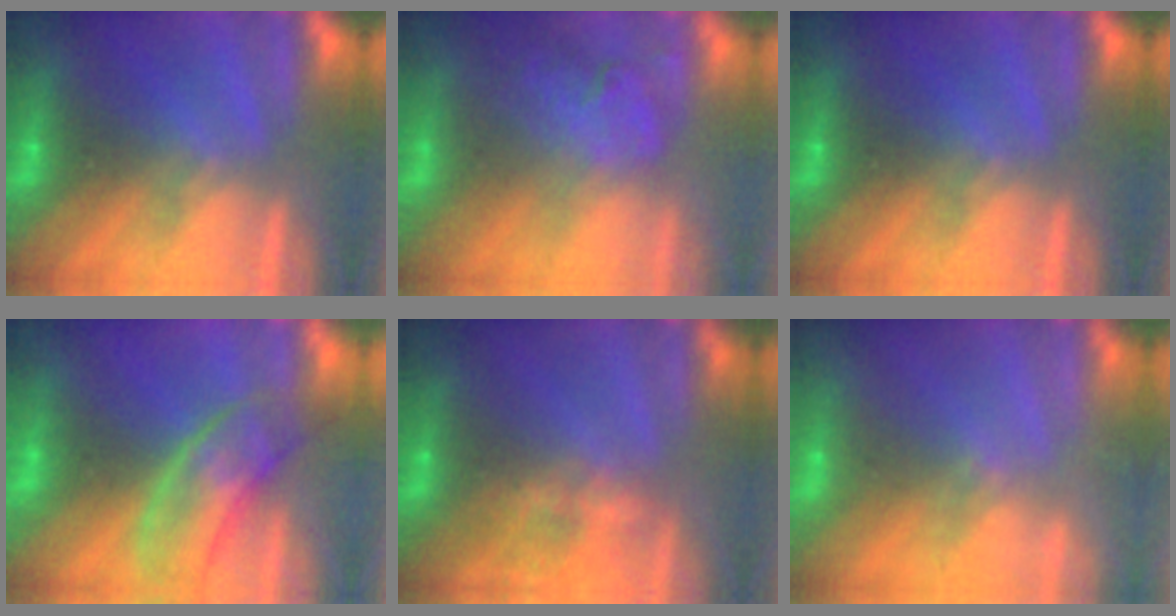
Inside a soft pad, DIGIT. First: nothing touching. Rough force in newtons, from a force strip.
{"total": 2.4}
{"total": 0.0}
{"total": 2.8}
{"total": 9.3}
{"total": 2.4}